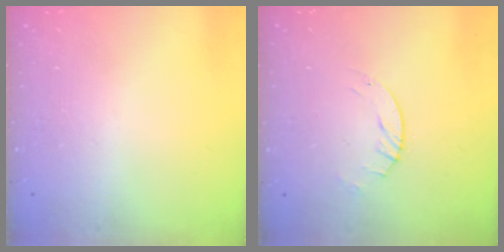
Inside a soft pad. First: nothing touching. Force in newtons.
{"total": 2.8, "press": 2.8, "slide": 0.4}